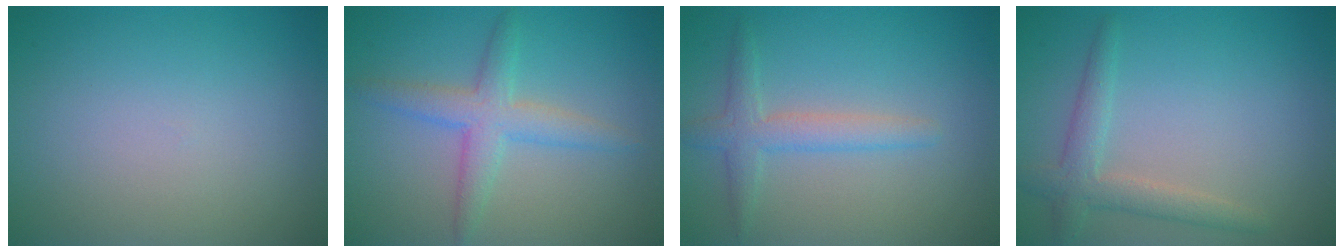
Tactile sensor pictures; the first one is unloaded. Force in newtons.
{"total": 3.7, "press": 3.7, "slide": 0.1}
{"total": 2.7, "press": 2.7, "slide": 0.1}
{"total": 2.7, "press": 2.7, "slide": 0.1}